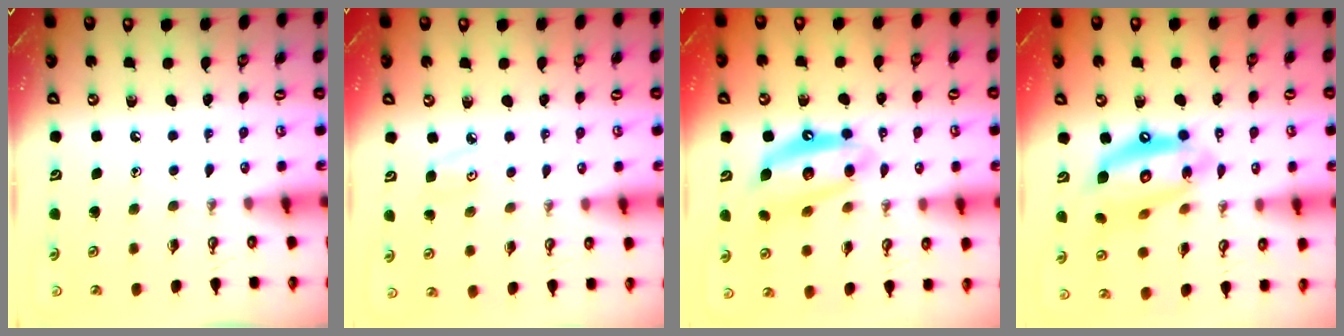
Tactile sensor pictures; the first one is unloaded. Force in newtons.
{"total": 3.9, "press": 3.8, "slide": 0.6}
{"total": 12.4, "press": 12.4, "slide": 1.0}
{"total": 15.9, "press": 15.8, "slide": 1.3}